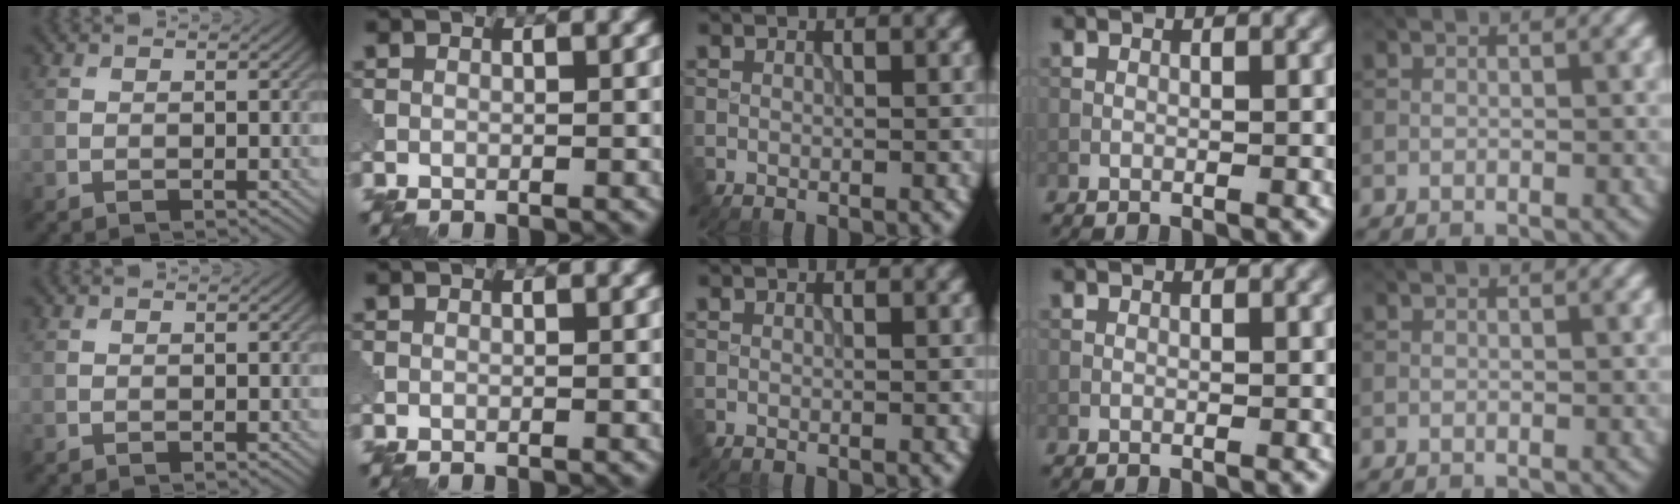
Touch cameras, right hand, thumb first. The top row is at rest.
{}